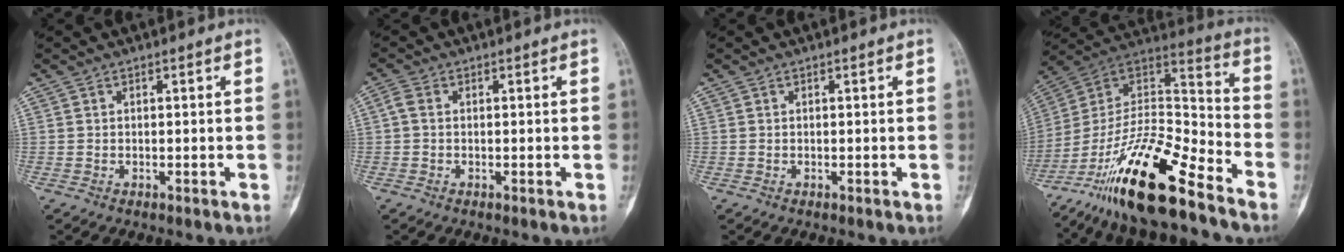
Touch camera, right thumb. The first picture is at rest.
{"total": 1.8, "force": [0.0, 1.2, 1.4], "torque": [-0.029, 0.003, -0.005]}
{"total": 0.0}
{"total": 23.7, "force": [-16.4, 5.8, 16.1], "torque": [-0.311, 0.070, -0.296]}